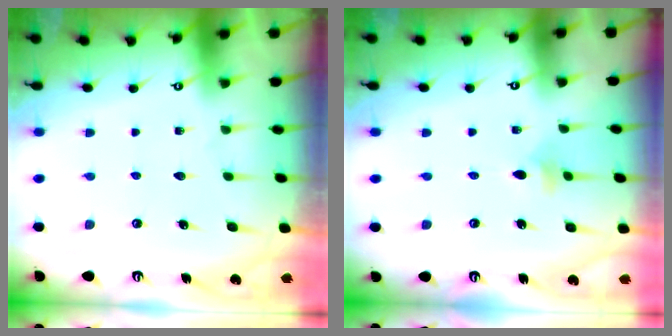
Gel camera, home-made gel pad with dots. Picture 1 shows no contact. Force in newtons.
{"total": 2.7, "press": 2.6, "slide": 0.5}